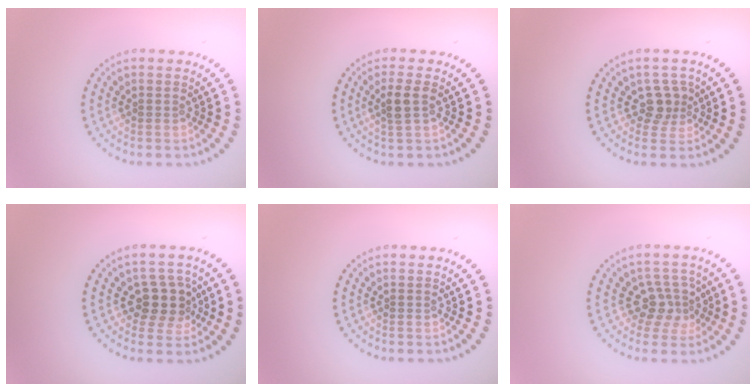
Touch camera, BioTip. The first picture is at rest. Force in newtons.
{"total": 1.9, "press": 1.6, "slide": 1.0}
{"total": 2.3, "press": 1.8, "slide": 1.3}
{"total": 3.1, "press": 2.6, "slide": 1.6}
{"total": 0.0}
{"total": 2.8, "press": 2.2, "slide": 1.7}